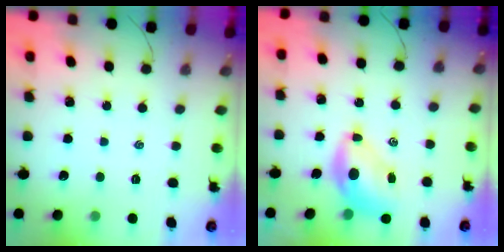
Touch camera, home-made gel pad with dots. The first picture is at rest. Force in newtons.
{"total": 6.9, "press": 6.8, "slide": 1.3}